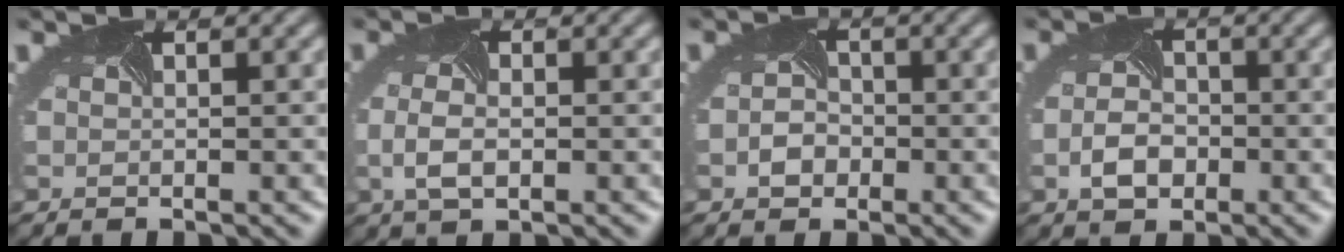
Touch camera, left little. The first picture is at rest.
{"total": 2.4, "force": [-1.0, 1.2, 1.8], "torque": [-0.056, -0.004, -0.011]}
{"total": 2.0, "force": [-1.2, 1.4, 0.6], "torque": [-0.020, -0.002, -0.019]}
{"total": 2.9, "force": [-1.4, 1.9, 1.8], "torque": [-0.042, -0.005, -0.021]}